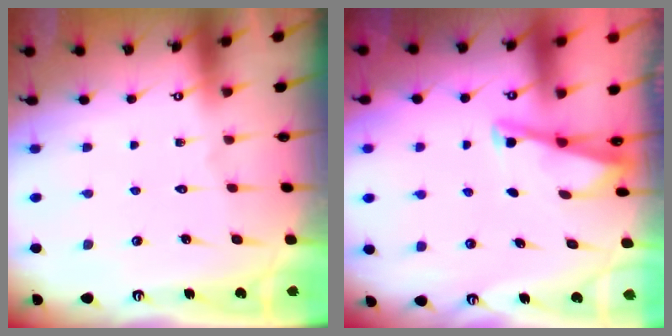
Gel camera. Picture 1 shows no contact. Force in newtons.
{"total": 2.8, "press": 2.8, "slide": 0.2}